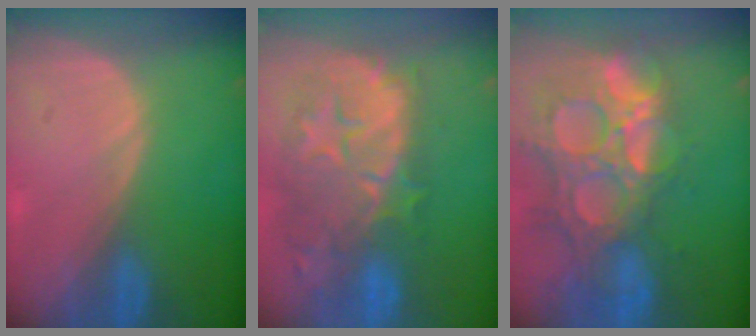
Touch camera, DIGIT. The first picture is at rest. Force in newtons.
{"total": 12.2, "press": 11.0, "slide": 5.2}
{"total": 14.9, "press": 12.3, "slide": 8.4}